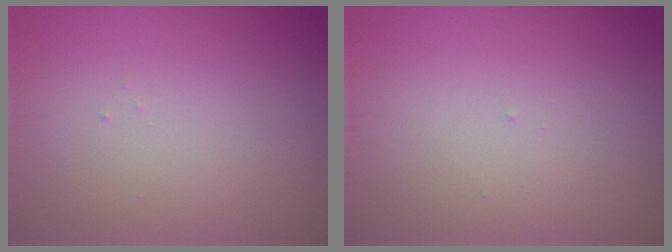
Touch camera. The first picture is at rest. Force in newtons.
{"total": 0.0}